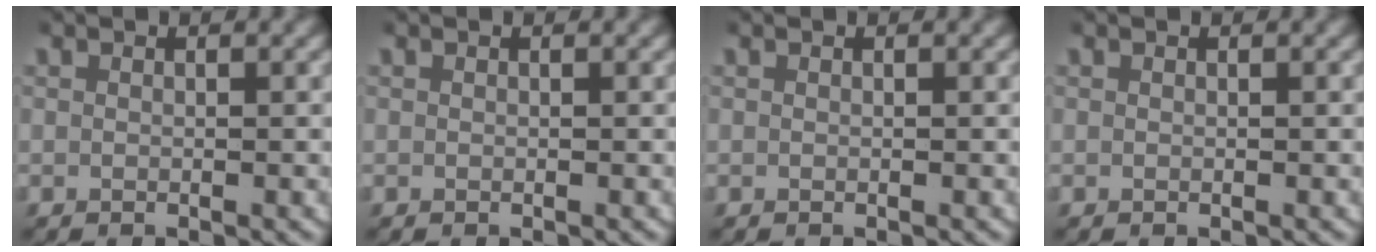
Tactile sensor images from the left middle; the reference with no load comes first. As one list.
[{"total": 0.0}, {"total": 0.0}, {"total": 0.0}]